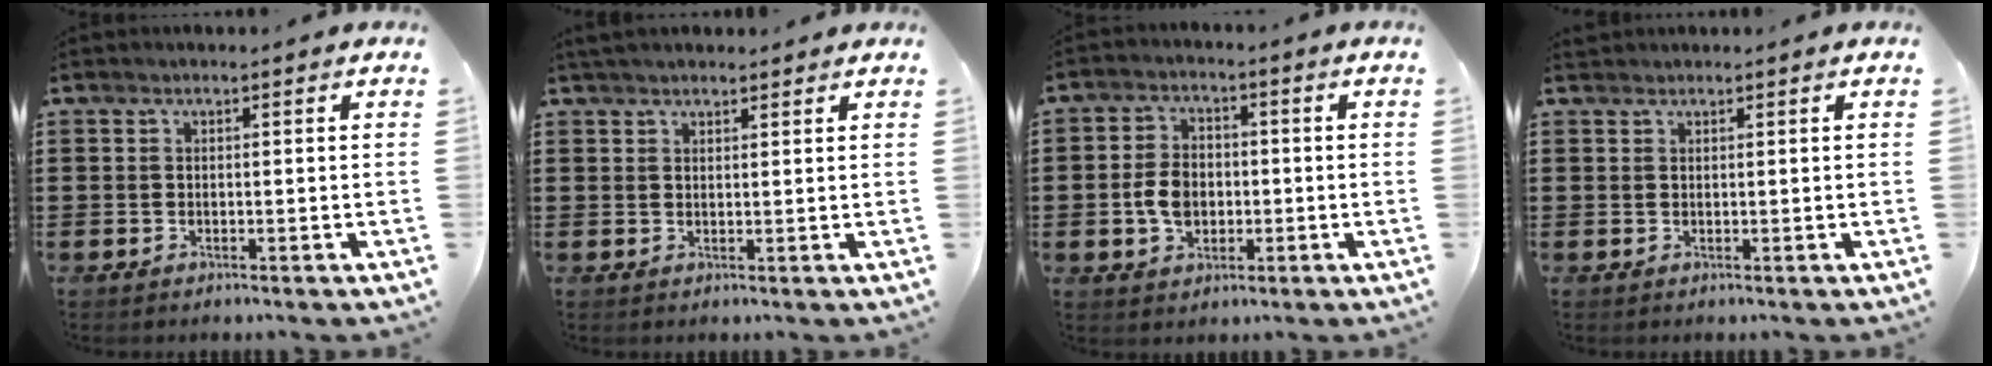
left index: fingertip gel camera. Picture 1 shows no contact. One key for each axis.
{"total": 1.9, "fx": 1.8, "fy": 0.5, "fz": 0.5, "tx": -0.013, "ty": 0.004, "tz": 0.035}
{"total": 5.5, "fx": -0.9, "fy": 3.9, "fz": 3.8, "tx": -0.088, "ty": 0.005, "tz": -0.021}
{"total": 0.7, "fx": 0.7, "fy": 0.2, "fz": 0.0, "tx": -0.003, "ty": 0.001, "tz": 0.014}